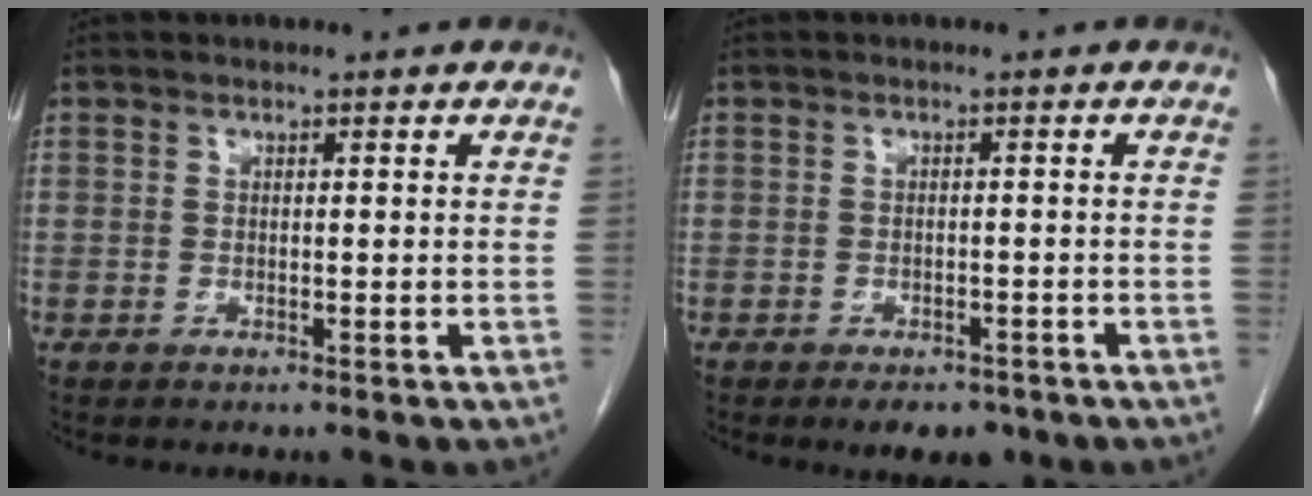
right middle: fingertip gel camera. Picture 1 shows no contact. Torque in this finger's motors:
{"motor_torque": [0.85, -0.64, 0.26, 0.03]}